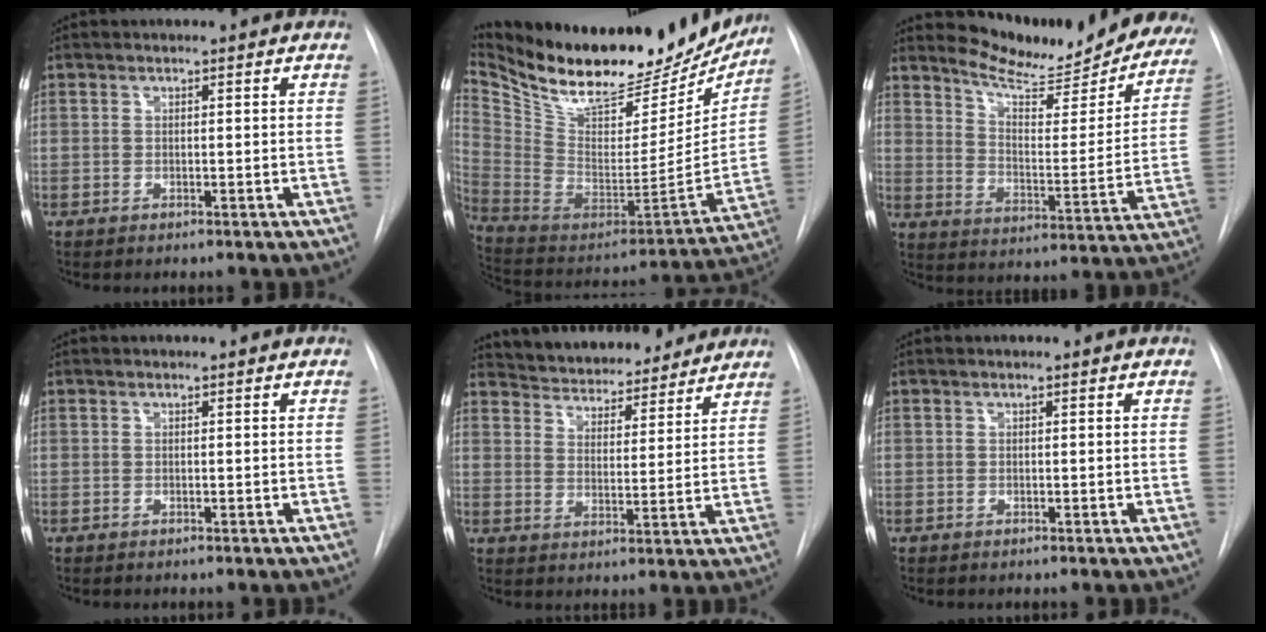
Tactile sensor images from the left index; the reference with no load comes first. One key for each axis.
{"total": 30.5, "fx": 24.9, "fy": 11.5, "fz": 13.5, "tx": -0.242, "ty": -0.027, "tz": 0.369}
{"total": 19.9, "fx": 18.4, "fy": 3.9, "fz": 6.3, "tx": -0.084, "ty": -0.072, "tz": 0.237}
{"total": 0.0}
{"total": 16.1, "fx": 15.1, "fy": 4.2, "fz": 3.8, "tx": -0.050, "ty": 0.000, "tz": 0.210}
{"total": 0.0}